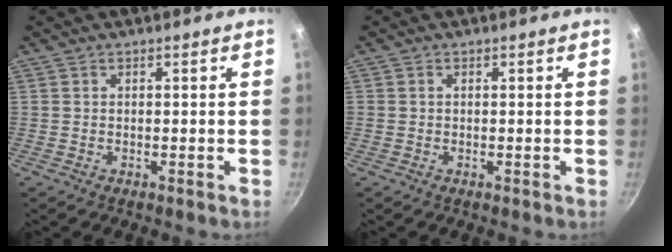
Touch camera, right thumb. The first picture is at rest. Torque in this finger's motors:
{"motor_torque": [-0.17, -0.38, -0.02, 0.49, -0.05]}